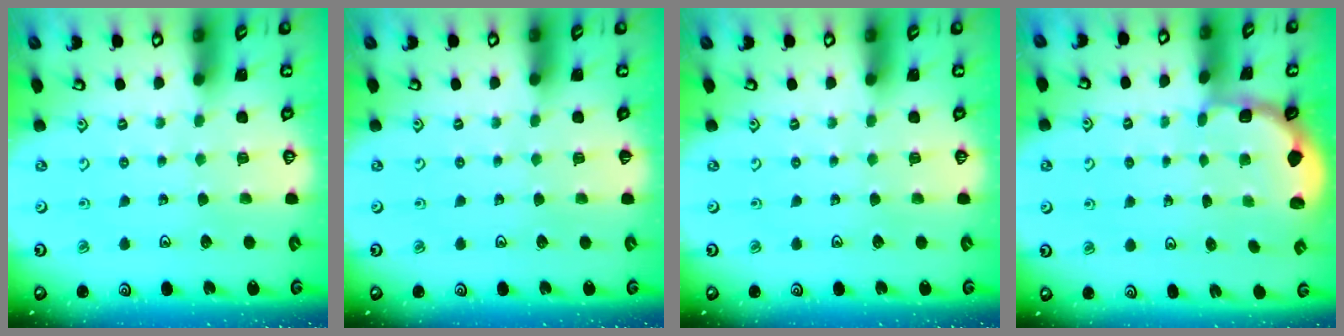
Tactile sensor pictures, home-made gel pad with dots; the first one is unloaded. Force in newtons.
{"total": 0.0}
{"total": 0.0}
{"total": 1.9, "press": 1.7, "slide": 0.8}